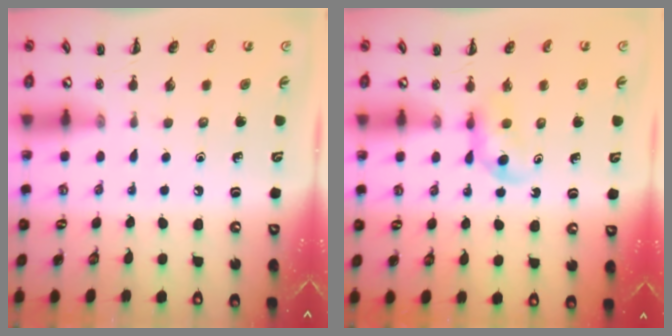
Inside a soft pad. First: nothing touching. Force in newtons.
{"total": 4.3, "press": 4.0, "slide": 1.4}